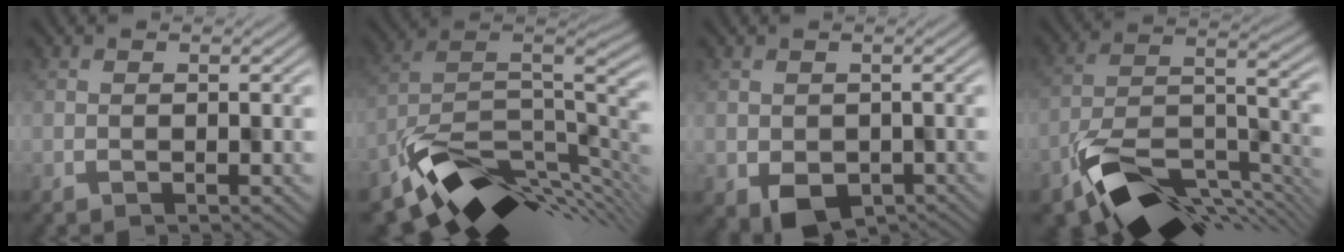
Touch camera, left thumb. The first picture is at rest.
{"total": 12.8, "force": [-5.3, 7.1, 9.2], "torque": [-0.183, -0.026, -0.085]}
{"total": 5.2, "force": [-2.3, 3.8, 2.7], "torque": [-0.040, -0.023, -0.023]}
{"total": 12.9, "force": [-6.7, 6.7, 8.8], "torque": [-0.182, -0.029, -0.103]}